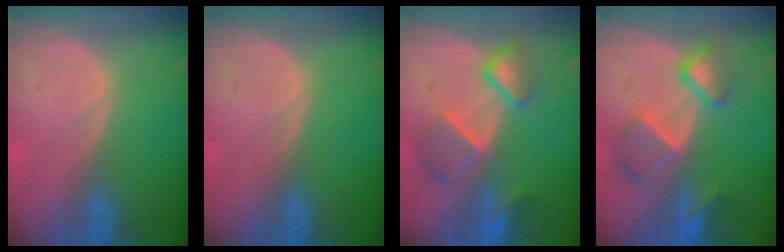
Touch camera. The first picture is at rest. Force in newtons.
{"total": 0.0}
{"total": 7.5, "press": 6.7, "slide": 3.5}
{"total": 7.6, "press": 6.7, "slide": 3.5}